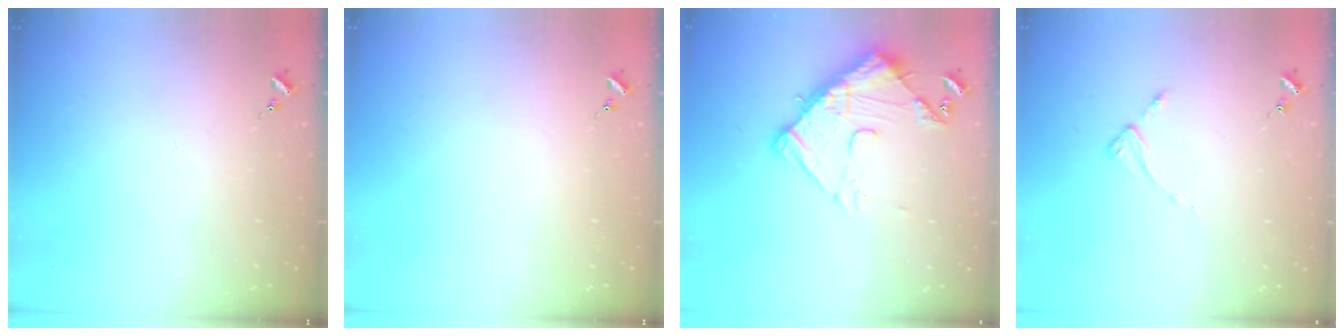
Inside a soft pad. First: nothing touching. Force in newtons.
{"total": 0.0}
{"total": 13.0, "press": 13.0, "slide": 1.3}
{"total": 2.6, "press": 2.6, "slide": 0.3}